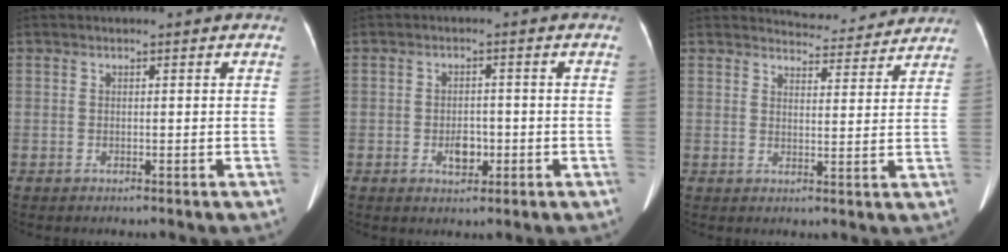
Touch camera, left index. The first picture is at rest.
{"total": 3.0, "force": [-1.0, 1.8, 2.2], "torque": [-0.035, 0.003, -0.011]}
{"total": 9.0, "force": [8.9, 1.7, 0.4], "torque": [0.006, 0.001, 0.099]}